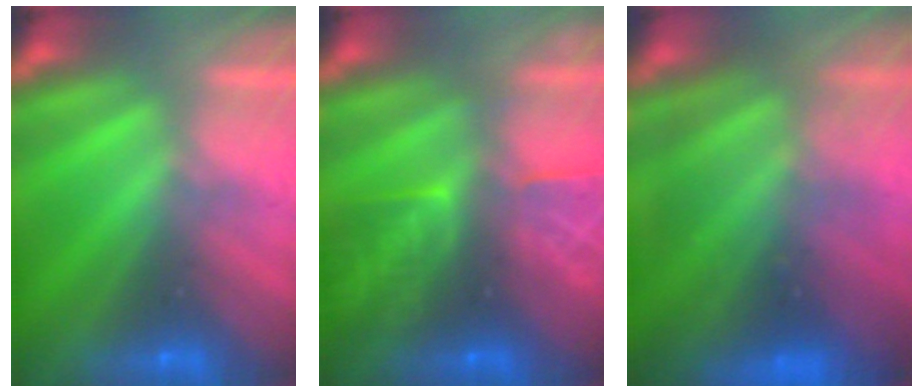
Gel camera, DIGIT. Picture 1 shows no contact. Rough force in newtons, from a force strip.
{"total": 8.5}
{"total": 7.9}